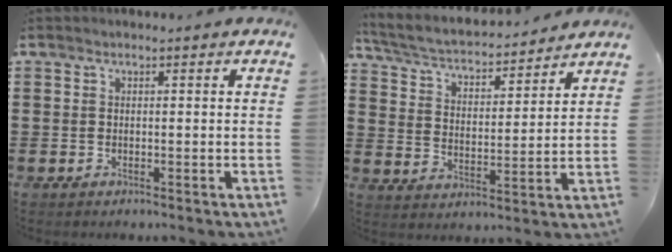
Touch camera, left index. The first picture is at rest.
{"total": 3.8, "force": [3.6, 0.7, 1.1], "torque": [-0.042, -0.028, 0.054]}